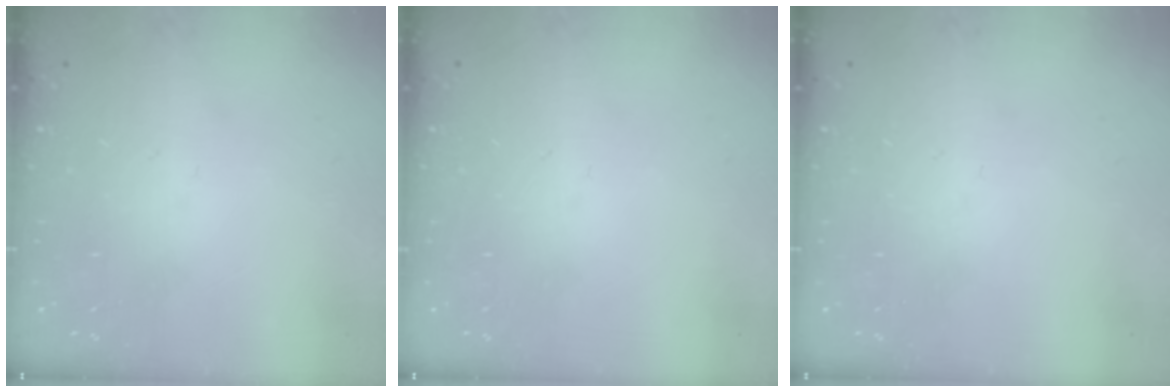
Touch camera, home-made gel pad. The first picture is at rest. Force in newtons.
{"total": 0.0}
{"total": 0.0}